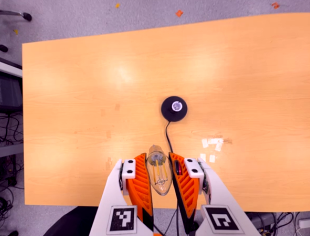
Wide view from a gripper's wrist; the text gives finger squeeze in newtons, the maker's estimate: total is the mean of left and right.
{"total": 18.1, "left": 19.9, "right": 16.3}